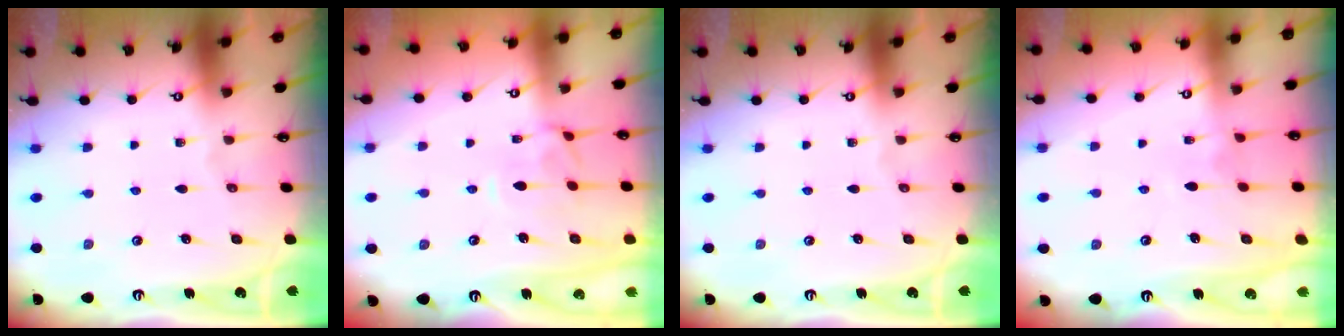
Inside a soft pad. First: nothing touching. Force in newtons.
{"total": 0.7, "press": 0.4, "slide": 0.6}
{"total": 0.0}
{"total": 2.9, "press": 2.8, "slide": 0.5}